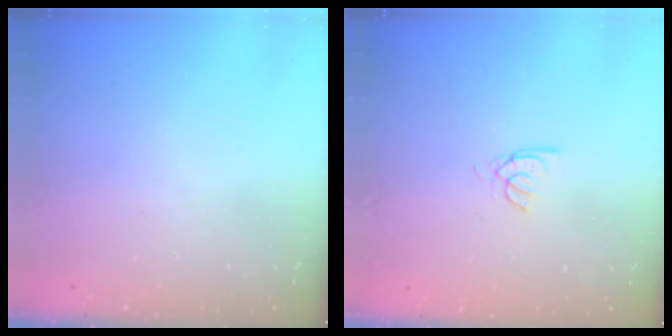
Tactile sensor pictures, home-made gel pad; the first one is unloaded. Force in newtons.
{"total": 2.6, "press": 2.6, "slide": 0.2}